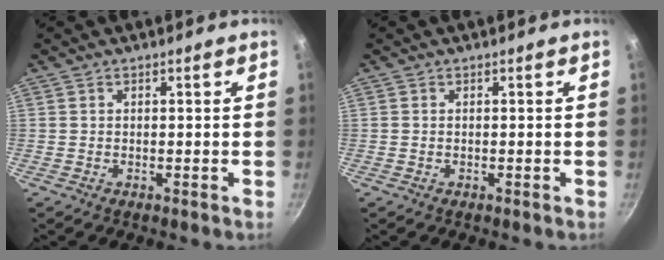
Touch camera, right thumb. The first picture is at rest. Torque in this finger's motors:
{"motor_torque": [-0.22, -0.02, -0.12, -0.07, -0.02]}